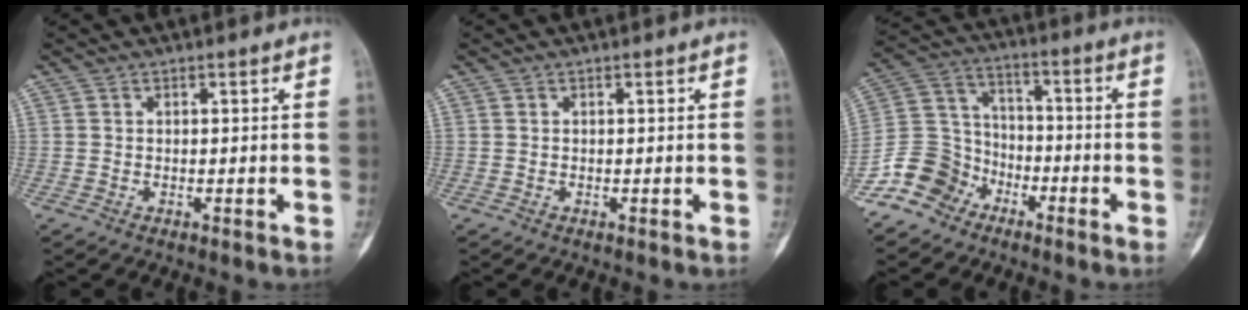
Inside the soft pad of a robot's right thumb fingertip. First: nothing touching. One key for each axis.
{"total": 0.0}
{"total": 11.0, "fx": -7.4, "fy": 7.7, "fz": 2.5, "tx": -0.030, "ty": 0.068, "tz": -0.154}